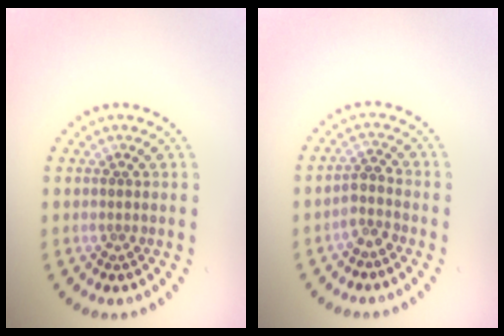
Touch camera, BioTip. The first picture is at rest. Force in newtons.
{"total": 1.8, "press": 1.4, "slide": 1.2}